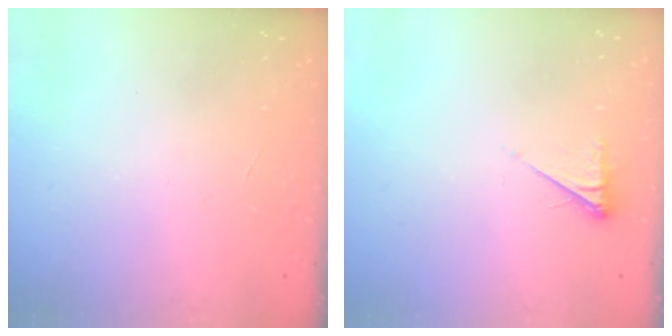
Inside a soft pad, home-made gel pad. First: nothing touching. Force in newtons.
{"total": 3.8, "press": 3.7, "slide": 0.6}